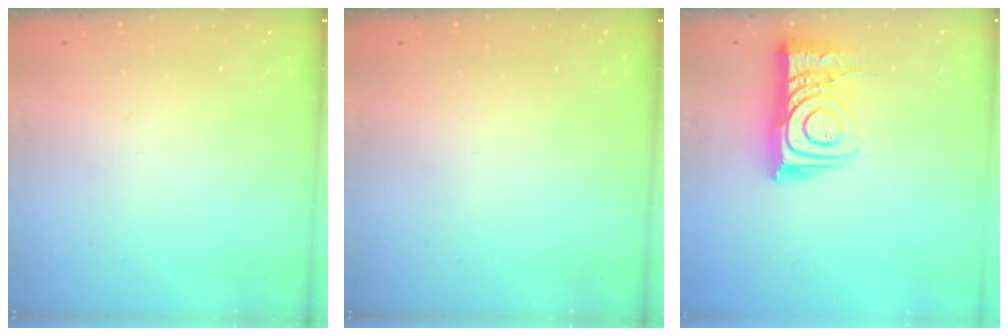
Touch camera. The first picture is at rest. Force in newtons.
{"total": 0.0}
{"total": 10.9, "press": 10.9, "slide": 1.1}